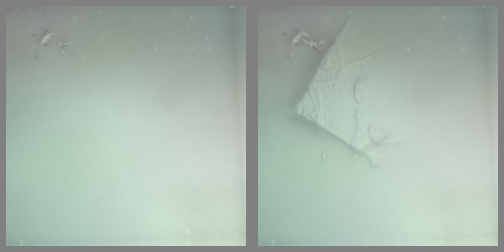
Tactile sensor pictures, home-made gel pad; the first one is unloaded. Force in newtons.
{"total": 8.4, "press": 8.3, "slide": 0.8}